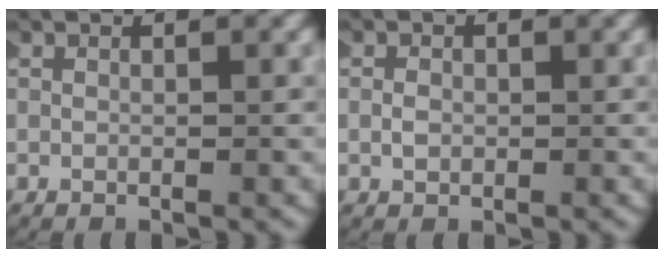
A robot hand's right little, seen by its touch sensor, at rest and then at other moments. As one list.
[{"total": 0.7, "force": [-0.2, 0.5, 0.4], "torque": [-0.014, 0.002, -0.003]}]